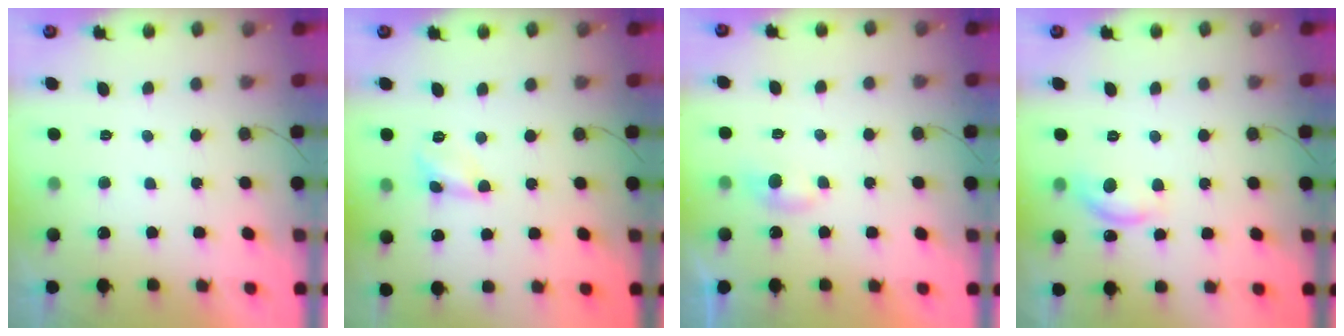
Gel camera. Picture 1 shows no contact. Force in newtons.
{"total": 2.3, "press": 2.3, "slide": 0.2}
{"total": 3.9, "press": 3.8, "slide": 0.4}
{"total": 10.6, "press": 10.5, "slide": 0.7}